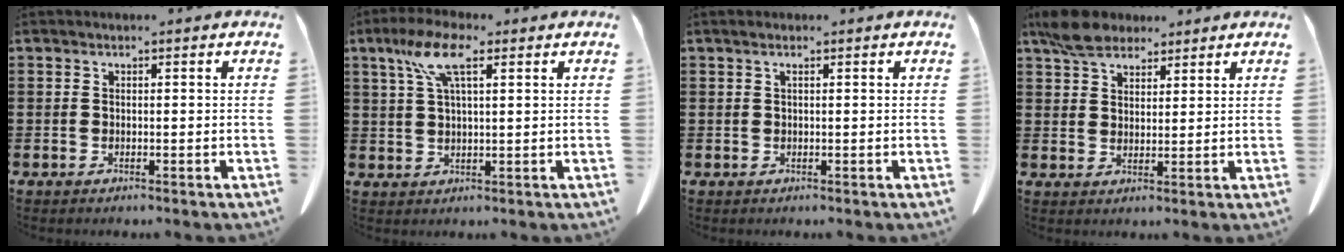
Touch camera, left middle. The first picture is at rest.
{"total": 7.4, "force": [3.7, 2.1, 6.0], "torque": [-0.127, 0.011, 0.065]}
{"total": 0.8, "force": [0.4, 0.0, 0.7], "torque": [-0.015, 0.000, 0.009]}
{"total": 6.1, "force": [4.8, 2.9, 2.4], "torque": [-0.055, 0.000, 0.092]}